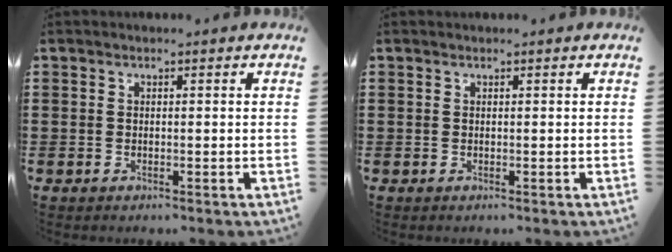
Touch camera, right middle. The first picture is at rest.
{"total": 0.0}